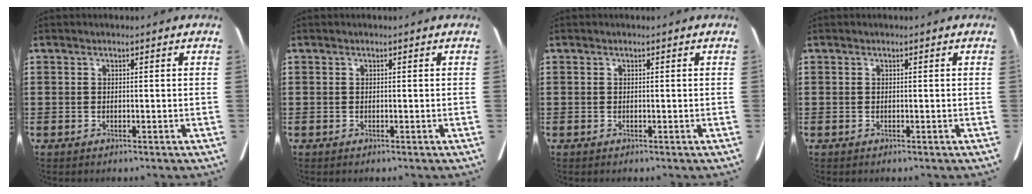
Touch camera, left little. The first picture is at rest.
{"total": 0.0}
{"total": 0.0}
{"total": 0.0}